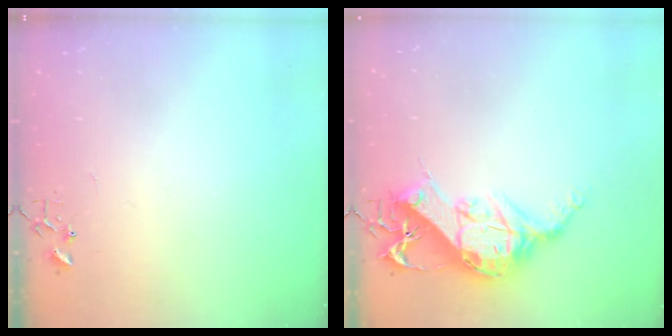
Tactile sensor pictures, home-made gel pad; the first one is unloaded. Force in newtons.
{"total": 13.9, "press": 13.8, "slide": 1.4}